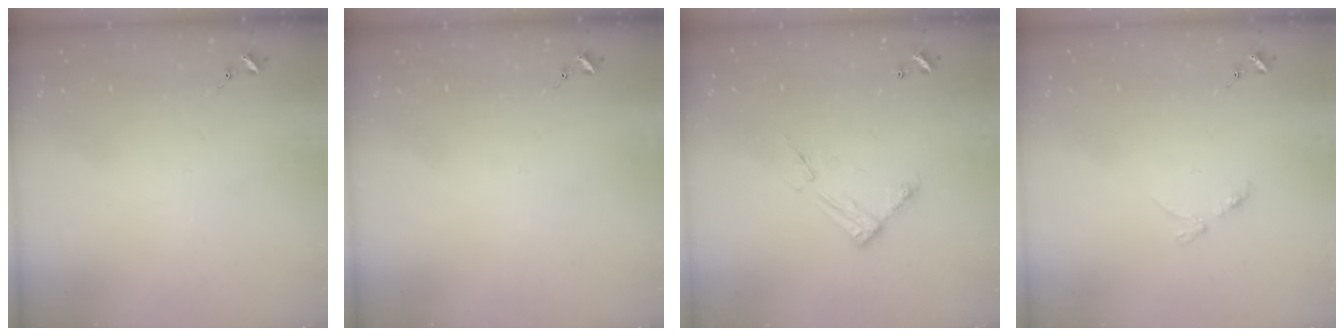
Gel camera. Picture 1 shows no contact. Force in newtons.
{"total": 0.0}
{"total": 8.7, "press": 8.7, "slide": 0.4}
{"total": 2.9, "press": 2.8, "slide": 0.4}